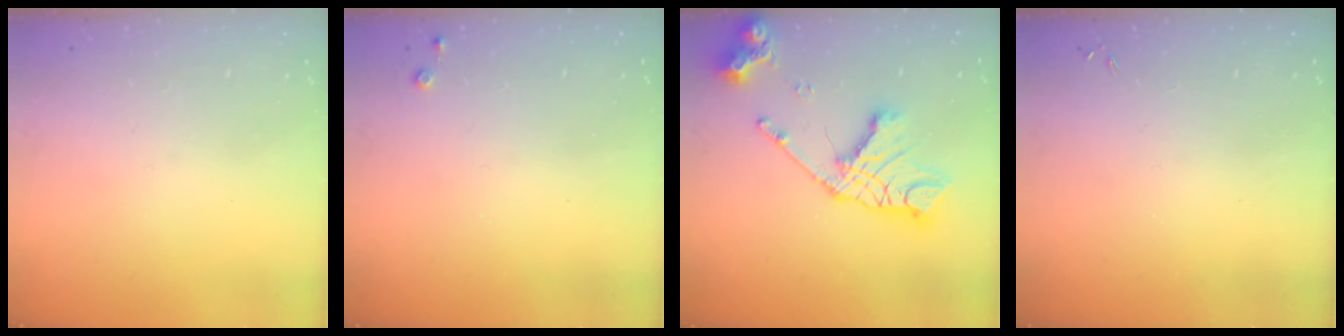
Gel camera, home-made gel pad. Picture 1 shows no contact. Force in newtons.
{"total": 3.5, "press": 3.5, "slide": 0.5}
{"total": 18.0, "press": 17.8, "slide": 2.0}
{"total": 0.0}